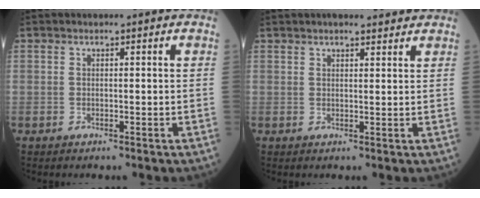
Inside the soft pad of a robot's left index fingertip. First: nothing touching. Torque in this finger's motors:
{"motor_torque": [1.09, -1.05, 0.32, 0.07]}